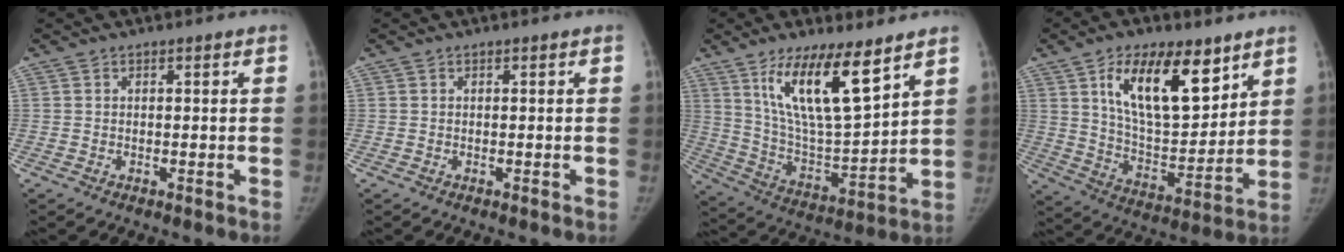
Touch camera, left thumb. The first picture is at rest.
{"total": 0.0}
{"total": 17.2, "force": [10.0, 4.8, 13.1], "torque": [-0.214, -0.060, 0.196]}
{"total": 18.5, "force": [9.5, 8.6, 13.4], "torque": [-0.174, -0.049, 0.172]}